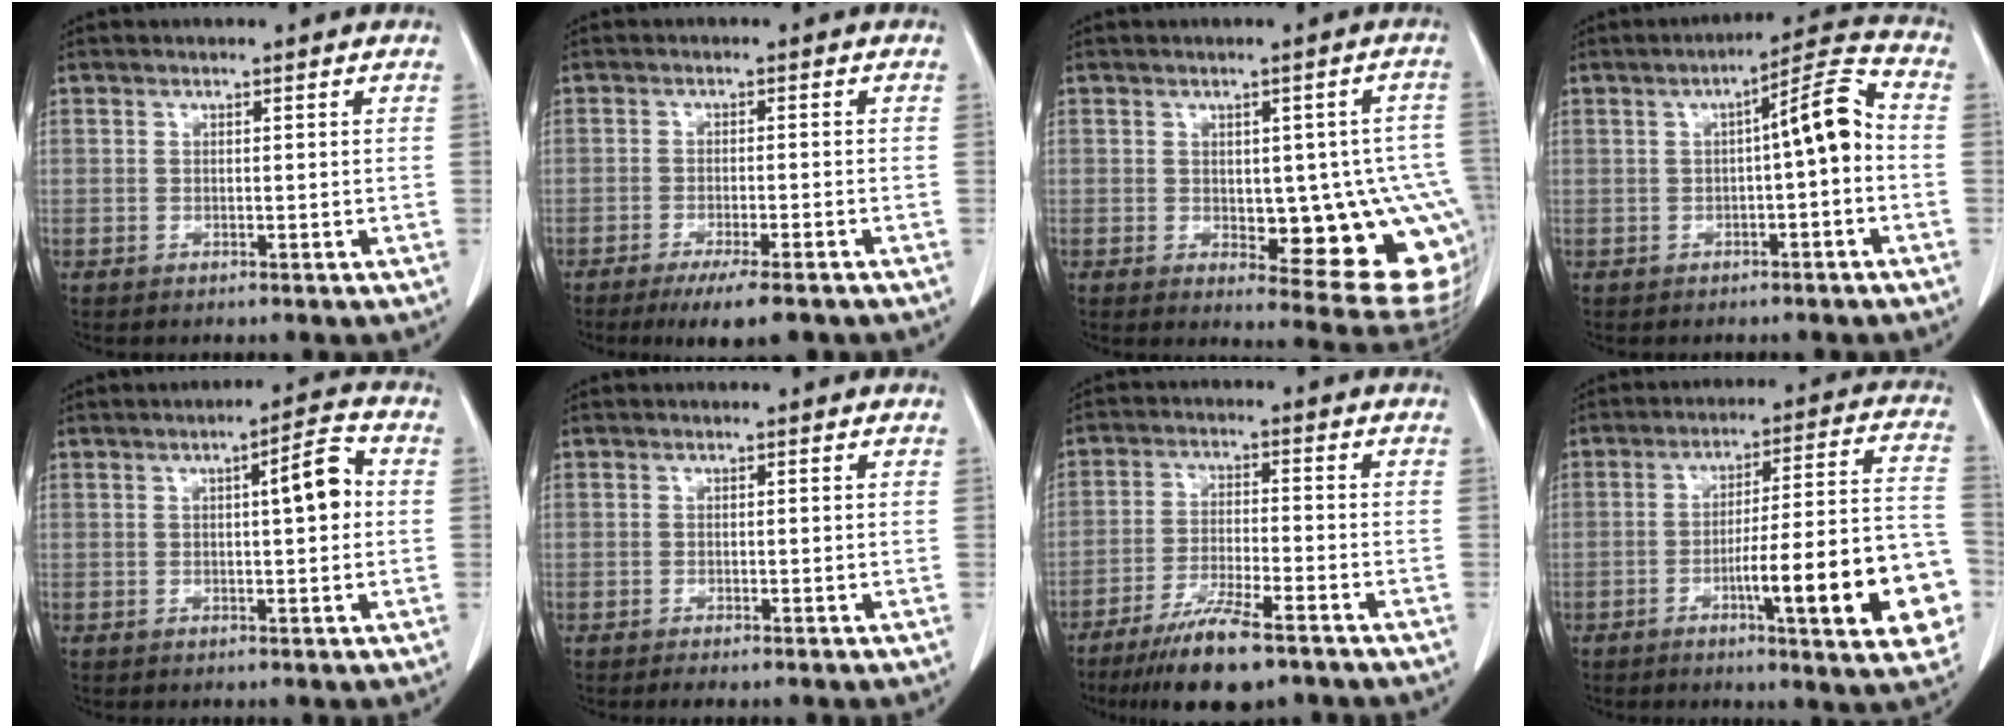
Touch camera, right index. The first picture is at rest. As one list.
[{"total": 7.9, "force": [-5.9, 0.8, 5.2], "torque": [-0.069, -0.016, -0.085]}, {"total": 15.4, "force": [-2.3, 5.4, 14.3], "torque": [-0.115, 0.012, -0.006]}, {"total": 7.3, "force": [-0.4, 0.8, 7.2], "torque": [-0.103, 0.026, -0.009]}, {"total": 5.4, "force": [0.6, 0.8, 5.3], "torque": [-0.076, 0.013, 0.005]}, {"total": 1.1, "force": [-0.8, 0.1, 0.7], "torque": [-0.010, -0.003, -0.011]}, {"total": 10.4, "force": [-7.5, 1.6, 7.0], "torque": [-0.127, -0.025, -0.127]}, {"total": 18.4, "force": [-6.1, 2.4, 17.2], "torque": [-0.177, 0.022, -0.075]}]